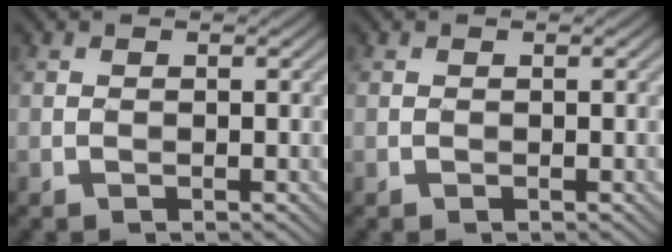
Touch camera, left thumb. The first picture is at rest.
{"total": 0.0}